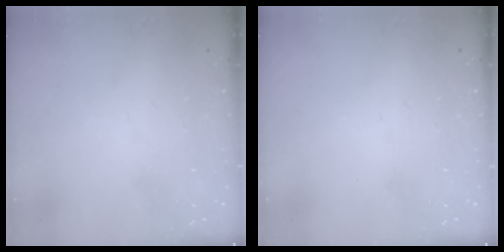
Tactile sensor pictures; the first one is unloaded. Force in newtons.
{"total": 0.0}